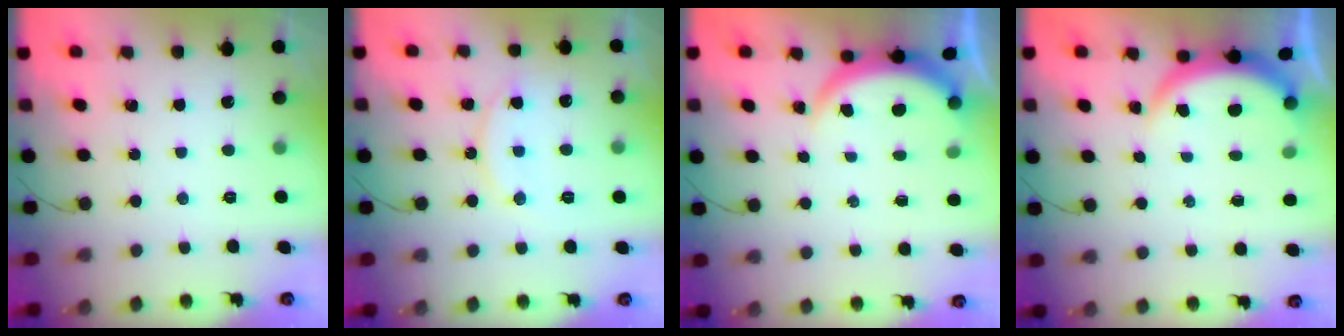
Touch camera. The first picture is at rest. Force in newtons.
{"total": 11.7, "press": 11.7, "slide": 0.8}
{"total": 3.9, "press": 3.9, "slide": 0.1}
{"total": 3.9, "press": 3.9, "slide": 0.2}